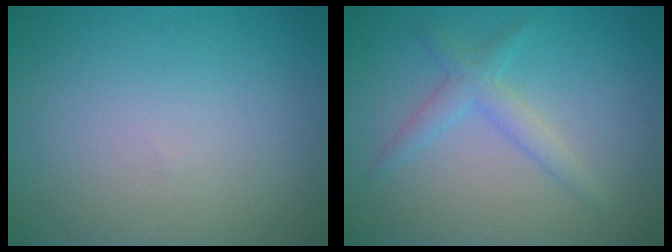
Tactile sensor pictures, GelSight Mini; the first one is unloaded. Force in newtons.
{"total": 2.2, "press": 2.2, "slide": 0.2}